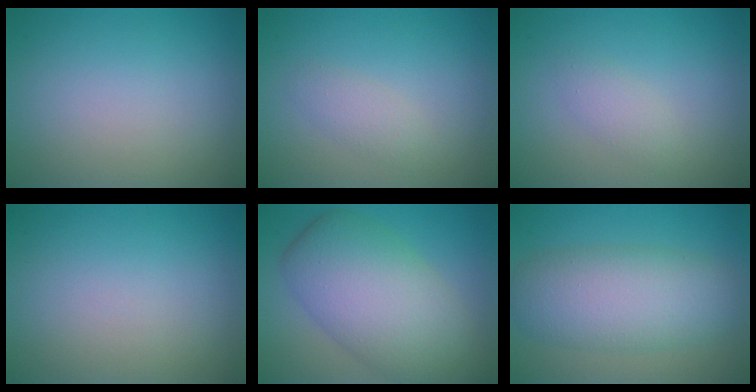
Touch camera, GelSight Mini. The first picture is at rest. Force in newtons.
{"total": 1.5, "press": 1.5, "slide": 0.0}
{"total": 1.4, "press": 1.4, "slide": 0.1}
{"total": 0.0}
{"total": 9.6, "press": 9.6, "slide": 0.3}
{"total": 7.0, "press": 7.0, "slide": 0.1}